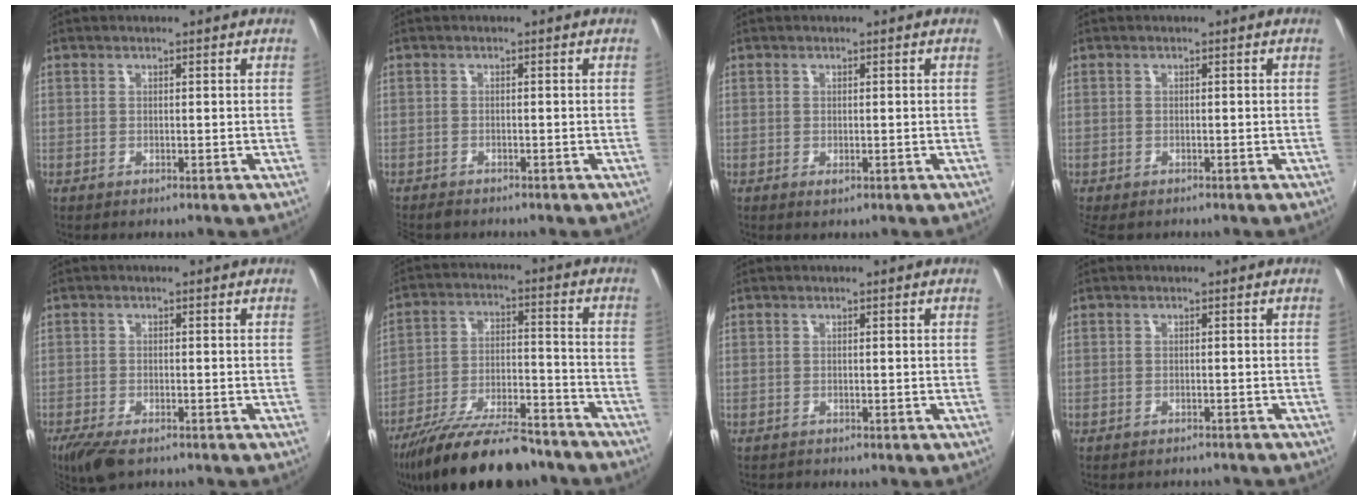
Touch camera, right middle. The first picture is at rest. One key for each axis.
{"total": 2.7, "fx": -2.5, "fy": 0.9, "fz": 0.7, "tx": -0.026, "ty": -0.012, "tz": -0.046}
{"total": 0.9, "fx": -0.4, "fy": 0.5, "fz": 0.6, "tx": -0.010, "ty": -0.003, "tz": -0.005}
{"total": 3.2, "fx": -2.5, "fy": 1.4, "fz": 1.5, "tx": -0.035, "ty": -0.018, "tz": -0.038}
{"total": 6.4, "fx": -4.9, "fy": 2.0, "fz": 3.7, "tx": -0.091, "ty": -0.023, "tz": -0.090}
{"total": 20.3, "fx": -16.5, "fy": 5.6, "fz": 10.5, "tx": -0.193, "ty": -0.025, "tz": -0.255}
{"total": 0.9, "fx": -0.9, "fy": 0.3, "fz": -0.1, "tx": -0.002, "ty": -0.002, "tz": -0.016}
{"total": 3.9, "fx": -3.6, "fy": 1.1, "fz": 1.0, "tx": -0.028, "ty": -0.010, "tz": -0.050}